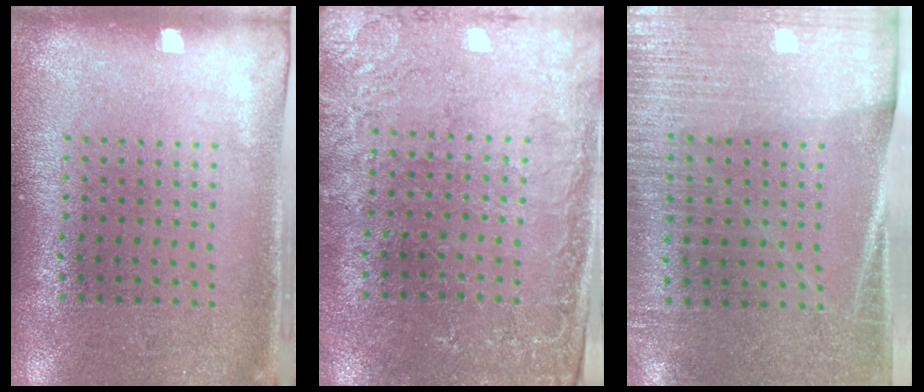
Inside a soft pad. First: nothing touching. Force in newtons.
{"total": 0.6, "press": 0.4, "slide": 0.4}
{"total": 3.0, "press": 2.8, "slide": 1.2}